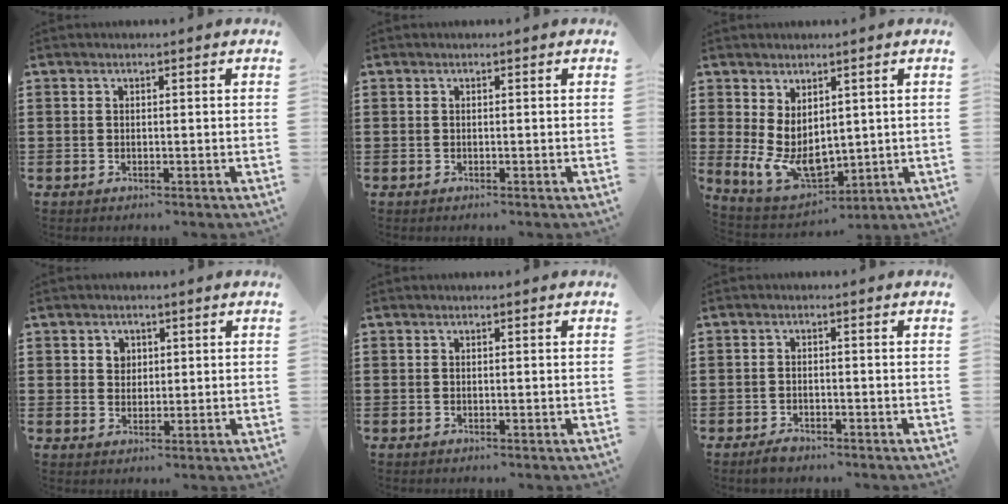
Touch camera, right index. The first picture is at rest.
{"total": 0.0}
{"total": 7.4, "force": [1.1, 4.9, 5.3], "torque": [-0.120, -0.012, 0.024]}
{"total": 2.3, "force": [1.0, 2.0, 0.6], "torque": [-0.018, 0.010, 0.017]}
{"total": 0.0}
{"total": 1.5, "force": [-1.2, 0.6, 0.6], "torque": [-0.014, 0.000, -0.024]}